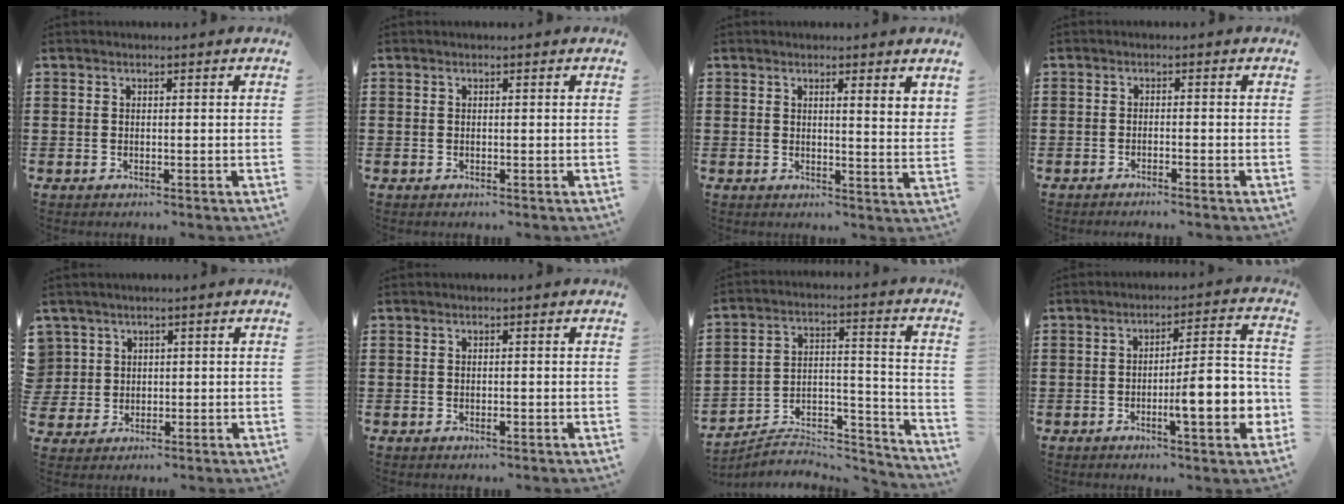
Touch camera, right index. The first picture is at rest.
{"total": 0.0}
{"total": 1.8, "force": [1.5, -0.3, 0.9], "torque": [-0.015, -0.003, 0.025]}
{"total": 1.1, "force": [-1.0, -0.2, 0.3], "torque": [-0.005, 0.000, -0.020]}
{"total": 3.3, "force": [0.8, 3.2, -0.2], "torque": [-0.014, 0.013, 0.014]}
{"total": 0.6, "force": [-0.3, 0.2, 0.5], "torque": [-0.011, -0.004, -0.004]}
{"total": 6.4, "force": [-6.0, 1.8, 1.3], "torque": [-0.013, 0.009, -0.117]}
{"total": 10.1, "force": [-2.8, 2.2, 9.4], "torque": [-0.128, -0.011, -0.049]}